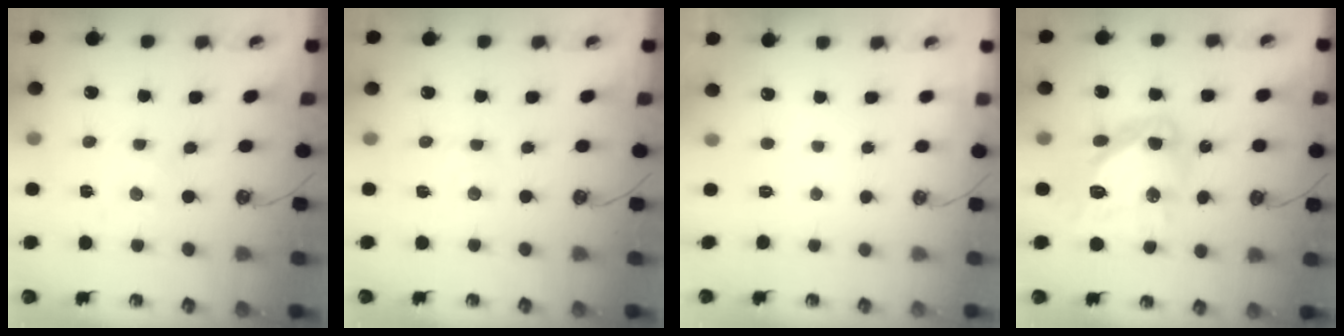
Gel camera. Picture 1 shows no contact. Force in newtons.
{"total": 3.9, "press": 3.8, "slide": 0.6}
{"total": 0.0}
{"total": 17.0, "press": 16.9, "slide": 1.7}